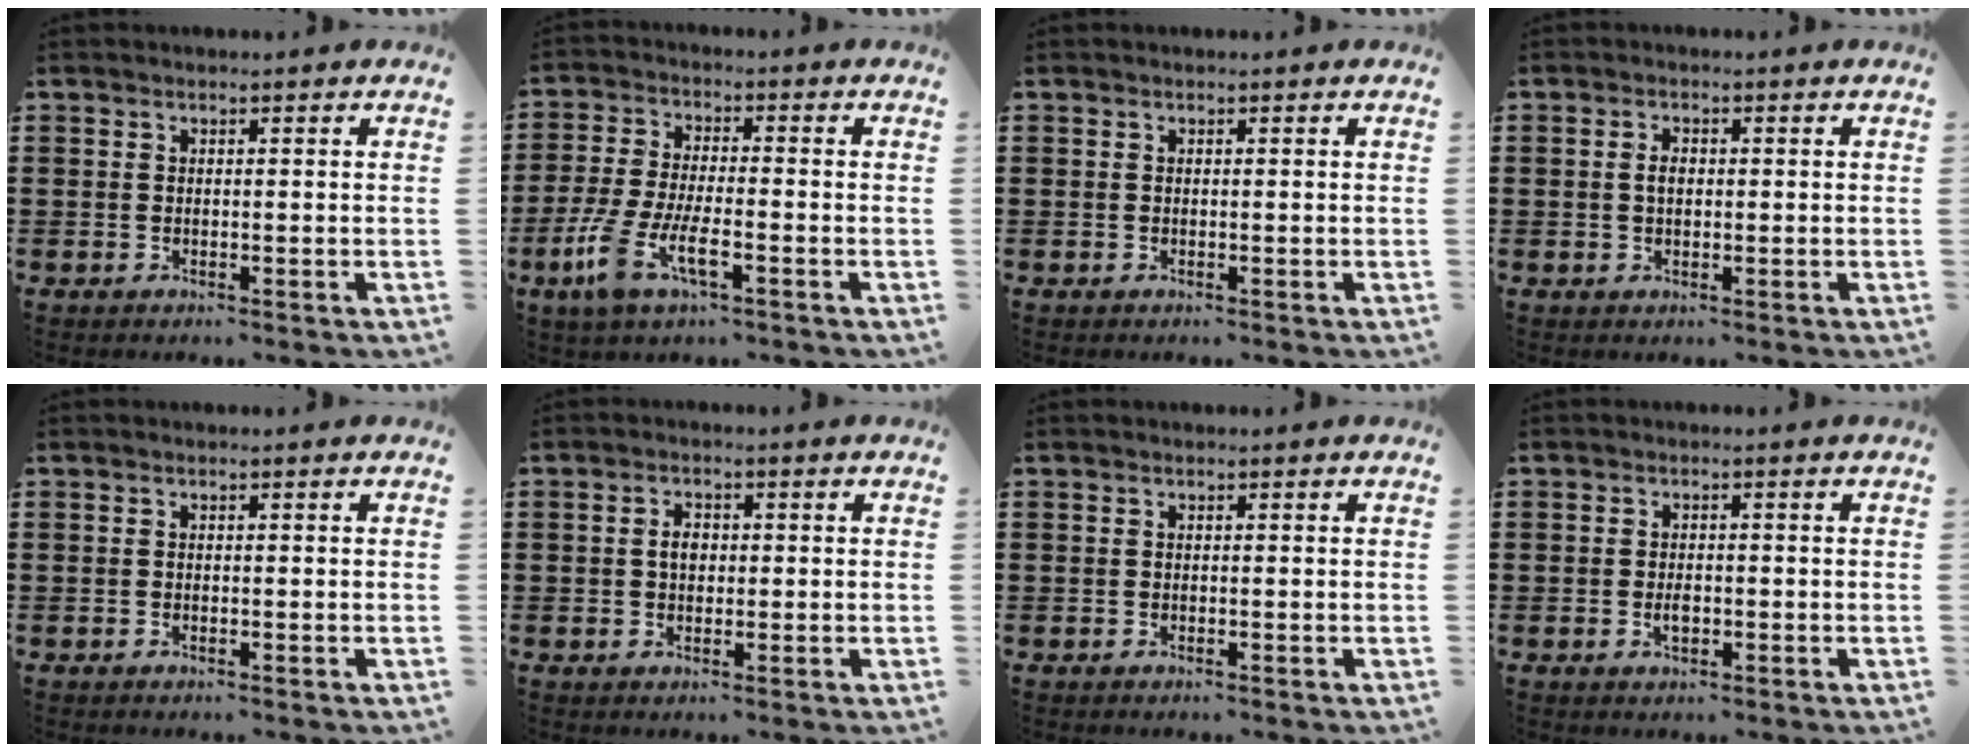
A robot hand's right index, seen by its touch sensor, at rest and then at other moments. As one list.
[{"total": 7.5, "force": [-3.5, 2.2, 6.2], "torque": [-0.151, -0.017, -0.067]}, {"total": 0.0}, {"total": 1.8, "force": [0.2, 0.9, 1.6], "torque": [-0.034, 0.002, 0.003]}, {"total": 0.0}, {"total": 2.4, "force": [0.2, 1.5, 1.9], "torque": [-0.038, 0.007, 0.003]}, {"total": 0.0}, {"total": 1.6, "force": [-0.3, 1.0, 1.3], "torque": [-0.024, 0.000, -0.006]}]